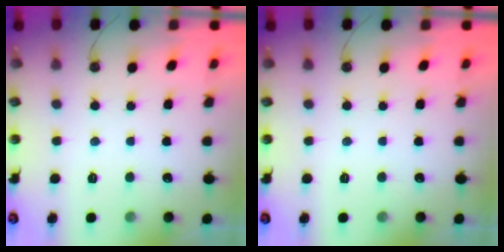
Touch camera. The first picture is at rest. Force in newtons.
{"total": 0.0}